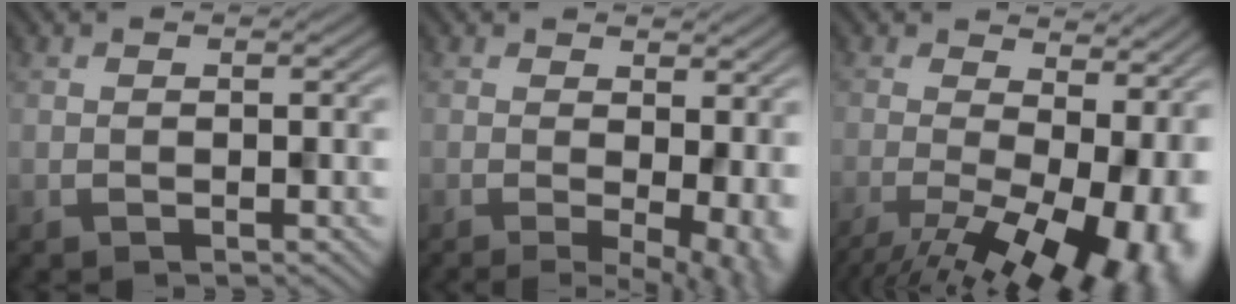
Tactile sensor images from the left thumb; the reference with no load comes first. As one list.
[{"total": 5.8, "force": [0.0, 2.0, 5.5], "torque": [-0.059, -0.007, 0.013]}, {"total": 14.5, "force": [-4.2, 6.2, 12.4], "torque": [-0.161, -0.024, -0.037]}]